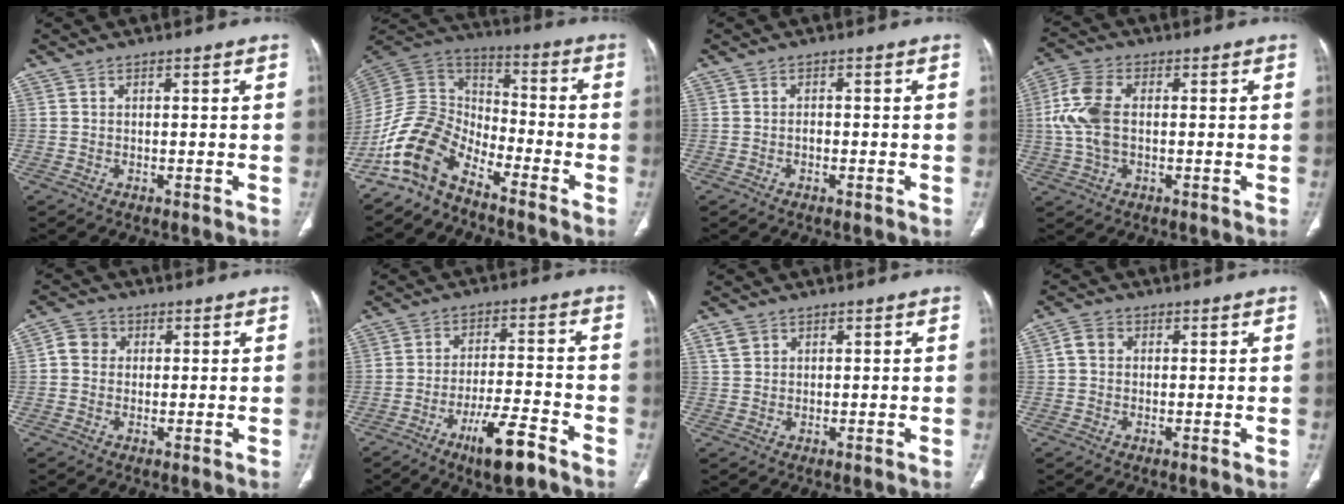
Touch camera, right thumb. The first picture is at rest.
{"total": 12.7, "force": [-9.1, 6.5, 6.0], "torque": [-0.113, 0.089, -0.191]}
{"total": 1.0, "force": [-0.4, 0.5, 0.8], "torque": [-0.014, 0.002, -0.007]}
{"total": 9.1, "force": [0.3, 5.4, 7.4], "torque": [-0.176, 0.015, 0.004]}
{"total": 4.1, "force": [0.7, 3.7, 1.5], "torque": [-0.011, 0.008, 0.007]}
{"total": 9.9, "force": [-6.3, 2.2, 7.3], "torque": [-0.128, 0.032, -0.102]}
{"total": 2.5, "force": [1.4, 1.8, 0.9], "torque": [-0.013, -0.001, 0.032]}
{"total": 2.9, "force": [0.4, 2.4, 1.5], "torque": [-0.026, 0.009, 0.007]}